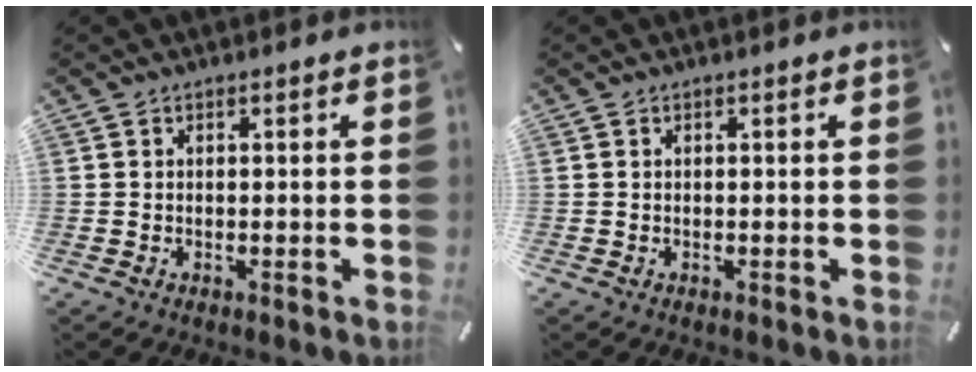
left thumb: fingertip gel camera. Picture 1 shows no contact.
{"total": 0.0}